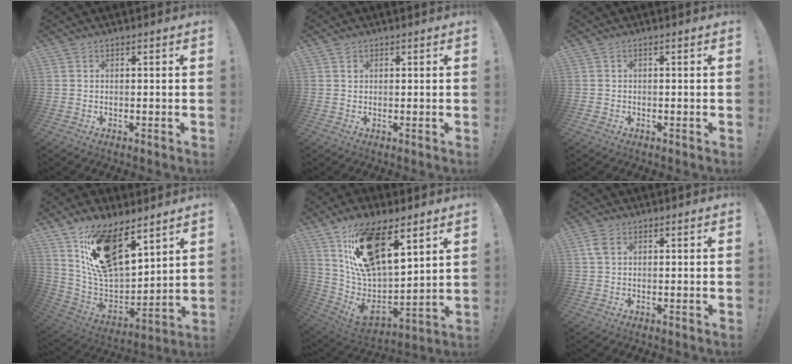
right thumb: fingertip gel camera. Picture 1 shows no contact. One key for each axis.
{"total": 0.7, "fx": 0.4, "fy": 0.6, "fz": 0.1, "tx": 0.000, "ty": 0.000, "tz": 0.006}
{"total": 1.0, "fx": -0.7, "fy": 0.8, "fz": 0.2, "tx": -0.004, "ty": 0.003, "tz": -0.012}
{"total": 19.2, "fx": 11.9, "fy": 8.9, "fz": 12.1, "tx": -0.208, "ty": -0.073, "tz": 0.222}
{"total": 20.6, "fx": 11.5, "fy": 7.6, "fz": 15.3, "tx": -0.287, "ty": -0.073, "tz": 0.209}
{"total": 2.8, "fx": 1.1, "fy": 1.5, "fz": 2.0, "tx": -0.036, "ty": 0.002, "tz": 0.020}